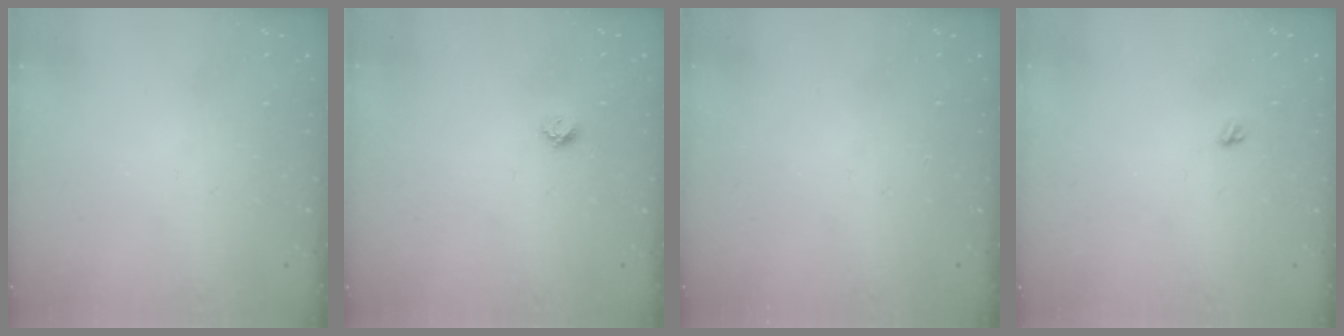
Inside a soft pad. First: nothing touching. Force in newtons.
{"total": 4.5, "press": 4.4, "slide": 0.5}
{"total": 0.0}
{"total": 3.9, "press": 3.8, "slide": 0.5}